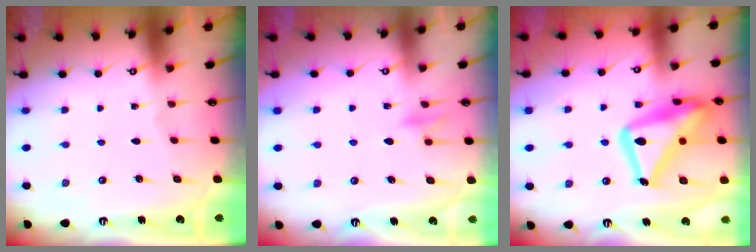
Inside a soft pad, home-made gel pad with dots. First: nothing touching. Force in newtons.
{"total": 9.0, "press": 9.0, "slide": 0.3}
{"total": 22.3, "press": 22.2, "slide": 1.8}